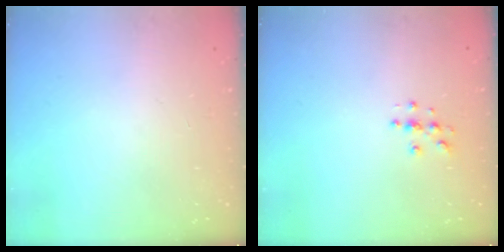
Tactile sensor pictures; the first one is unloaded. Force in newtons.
{"total": 4.3, "press": 4.3, "slide": 0.5}